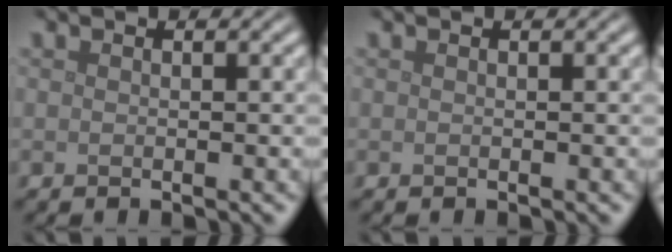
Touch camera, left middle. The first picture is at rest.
{"total": 0.0}